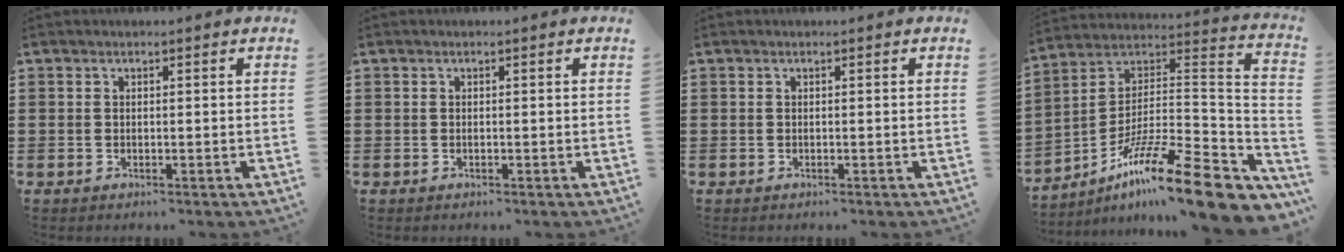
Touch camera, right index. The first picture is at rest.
{"total": 0.0}
{"total": 0.0}
{"total": 16.5, "force": [-11.1, 1.9, 12.1], "torque": [-0.196, 0.019, -0.197]}